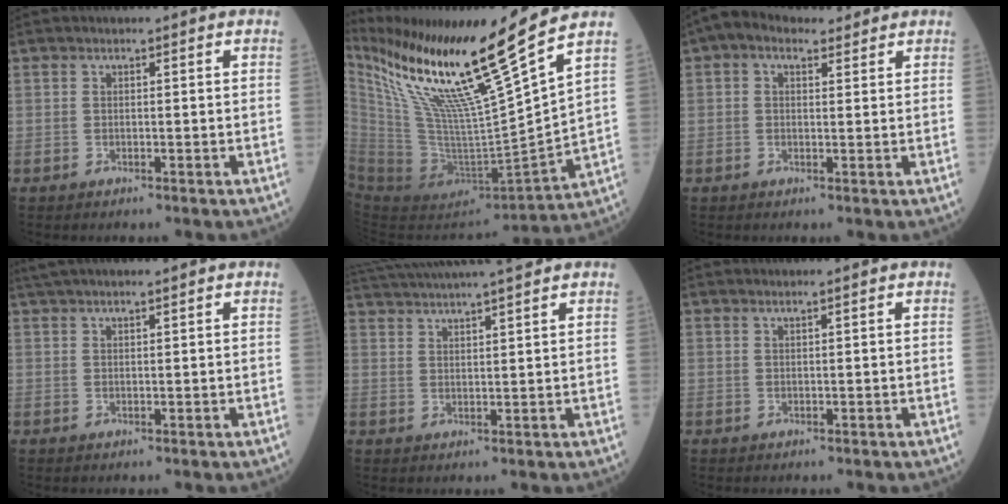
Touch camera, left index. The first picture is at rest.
{"total": 23.9, "force": [16.4, -1.2, 17.4], "torque": [-0.309, -0.038, 0.303]}
{"total": 4.4, "force": [2.7, 2.6, 2.4], "torque": [-0.053, 0.034, 0.047]}
{"total": 4.9, "force": [4.1, -0.3, 2.6], "torque": [-0.045, 0.030, 0.074]}
{"total": 13.2, "force": [11.8, 0.1, 6.0], "torque": [-0.116, 0.030, 0.181]}
{"total": 0.7, "force": [0.6, -0.2, 0.3], "torque": [-0.015, -0.003, 0.016]}